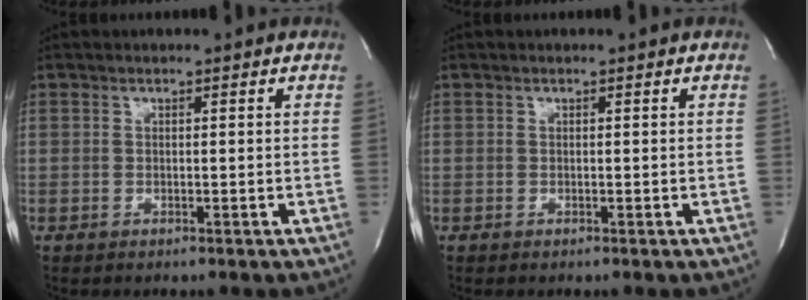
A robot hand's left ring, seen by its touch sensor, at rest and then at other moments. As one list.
[{"total": 0.0}]